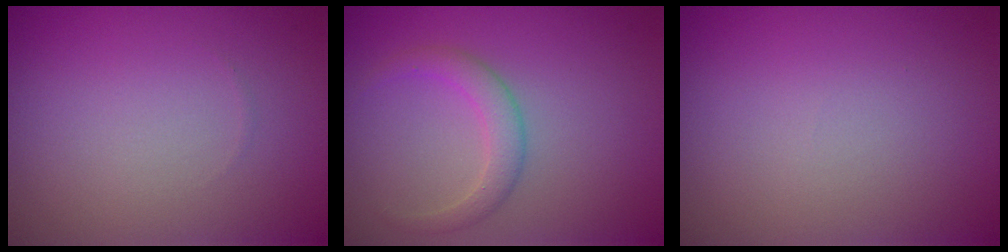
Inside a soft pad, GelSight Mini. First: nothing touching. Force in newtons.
{"total": 2.3, "press": 2.3, "slide": 0.1}
{"total": 0.0}